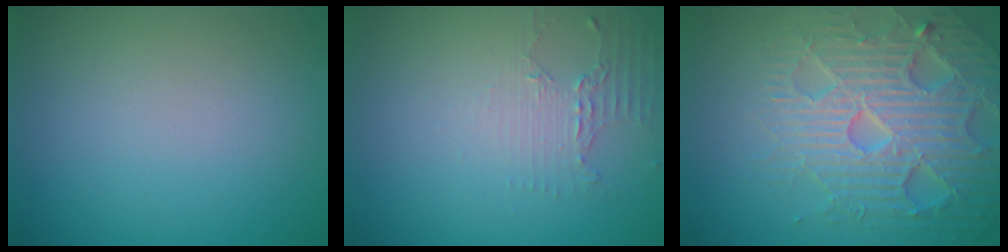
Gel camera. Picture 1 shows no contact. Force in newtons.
{"total": 2.2, "press": 1.6, "slide": 1.5}
{"total": 7.4, "press": 7.2, "slide": 1.4}